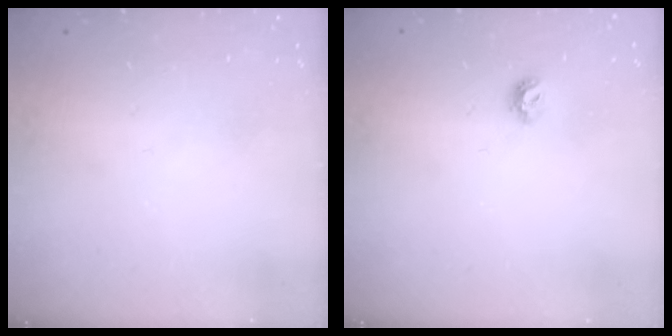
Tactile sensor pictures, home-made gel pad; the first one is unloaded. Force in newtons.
{"total": 4.9, "press": 4.8, "slide": 0.9}